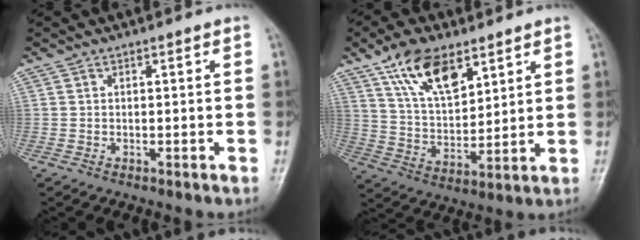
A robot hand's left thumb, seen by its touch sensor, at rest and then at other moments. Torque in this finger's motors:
{"motor_torque": [1.56, 1.53, 1.01, -1.09, 0.09]}